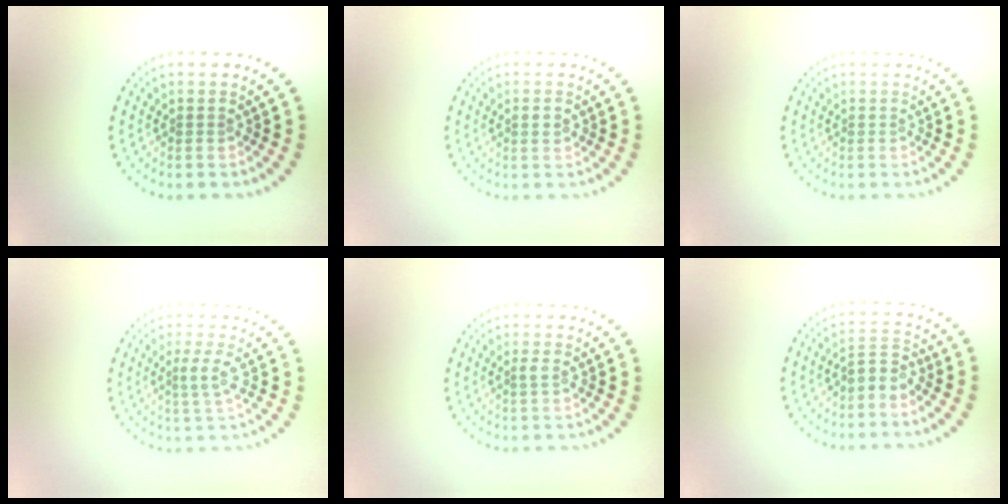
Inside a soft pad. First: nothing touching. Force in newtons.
{"total": 1.0, "press": 0.9, "slide": 0.3}
{"total": 0.0}
{"total": 2.0, "press": 1.5, "slide": 1.3}
{"total": 0.6, "press": 0.5, "slide": 0.3}
{"total": 1.9, "press": 1.4, "slide": 1.2}